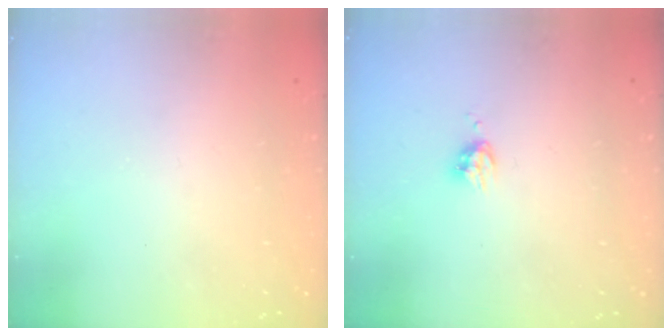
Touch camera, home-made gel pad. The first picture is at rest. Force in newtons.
{"total": 4.0, "press": 3.9, "slide": 0.6}